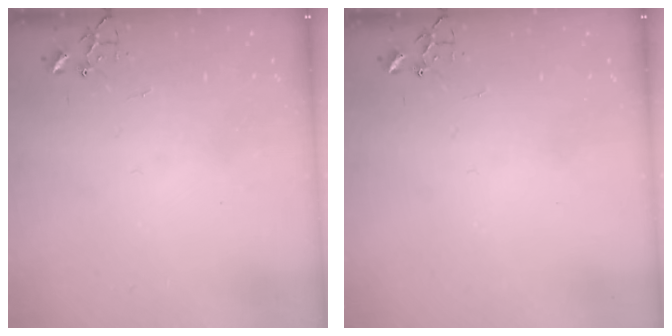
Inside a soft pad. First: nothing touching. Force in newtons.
{"total": 0.0}